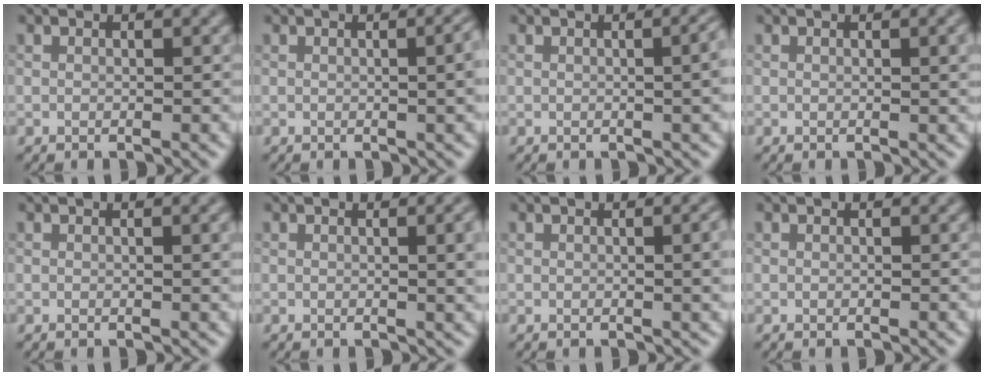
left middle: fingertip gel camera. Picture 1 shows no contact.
{"total": 4.2, "force": [0.2, 1.8, 3.8], "torque": [-0.024, 0.010, 0.002]}
{"total": 4.6, "force": [0.2, 2.1, 4.1], "torque": [-0.018, 0.012, 0.002]}
{"total": 2.0, "force": [0.4, 0.6, 1.9], "torque": [-0.019, 0.004, 0.004]}
{"total": 1.6, "force": [0.3, 0.5, 1.5], "torque": [-0.017, 0.003, 0.003]}
{"total": 3.9, "force": [0.5, 1.4, 3.7], "torque": [-0.036, 0.008, 0.004]}
{"total": 3.4, "force": [0.2, 1.1, 3.2], "torque": [-0.032, 0.007, 0.000]}
{"total": 0.0}